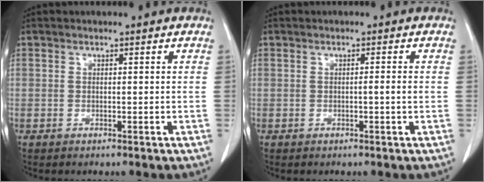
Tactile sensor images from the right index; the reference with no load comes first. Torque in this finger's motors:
{"motor_torque": [0.28, -0.23, 0.01, 0.01]}